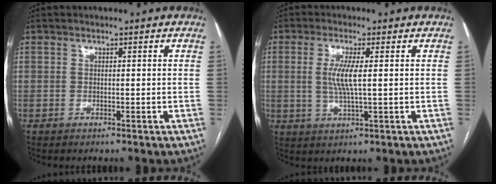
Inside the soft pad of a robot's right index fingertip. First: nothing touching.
{"total": 5.0, "force": [0.6, 0.3, 5.0], "torque": [-0.106, -0.005, 0.012]}